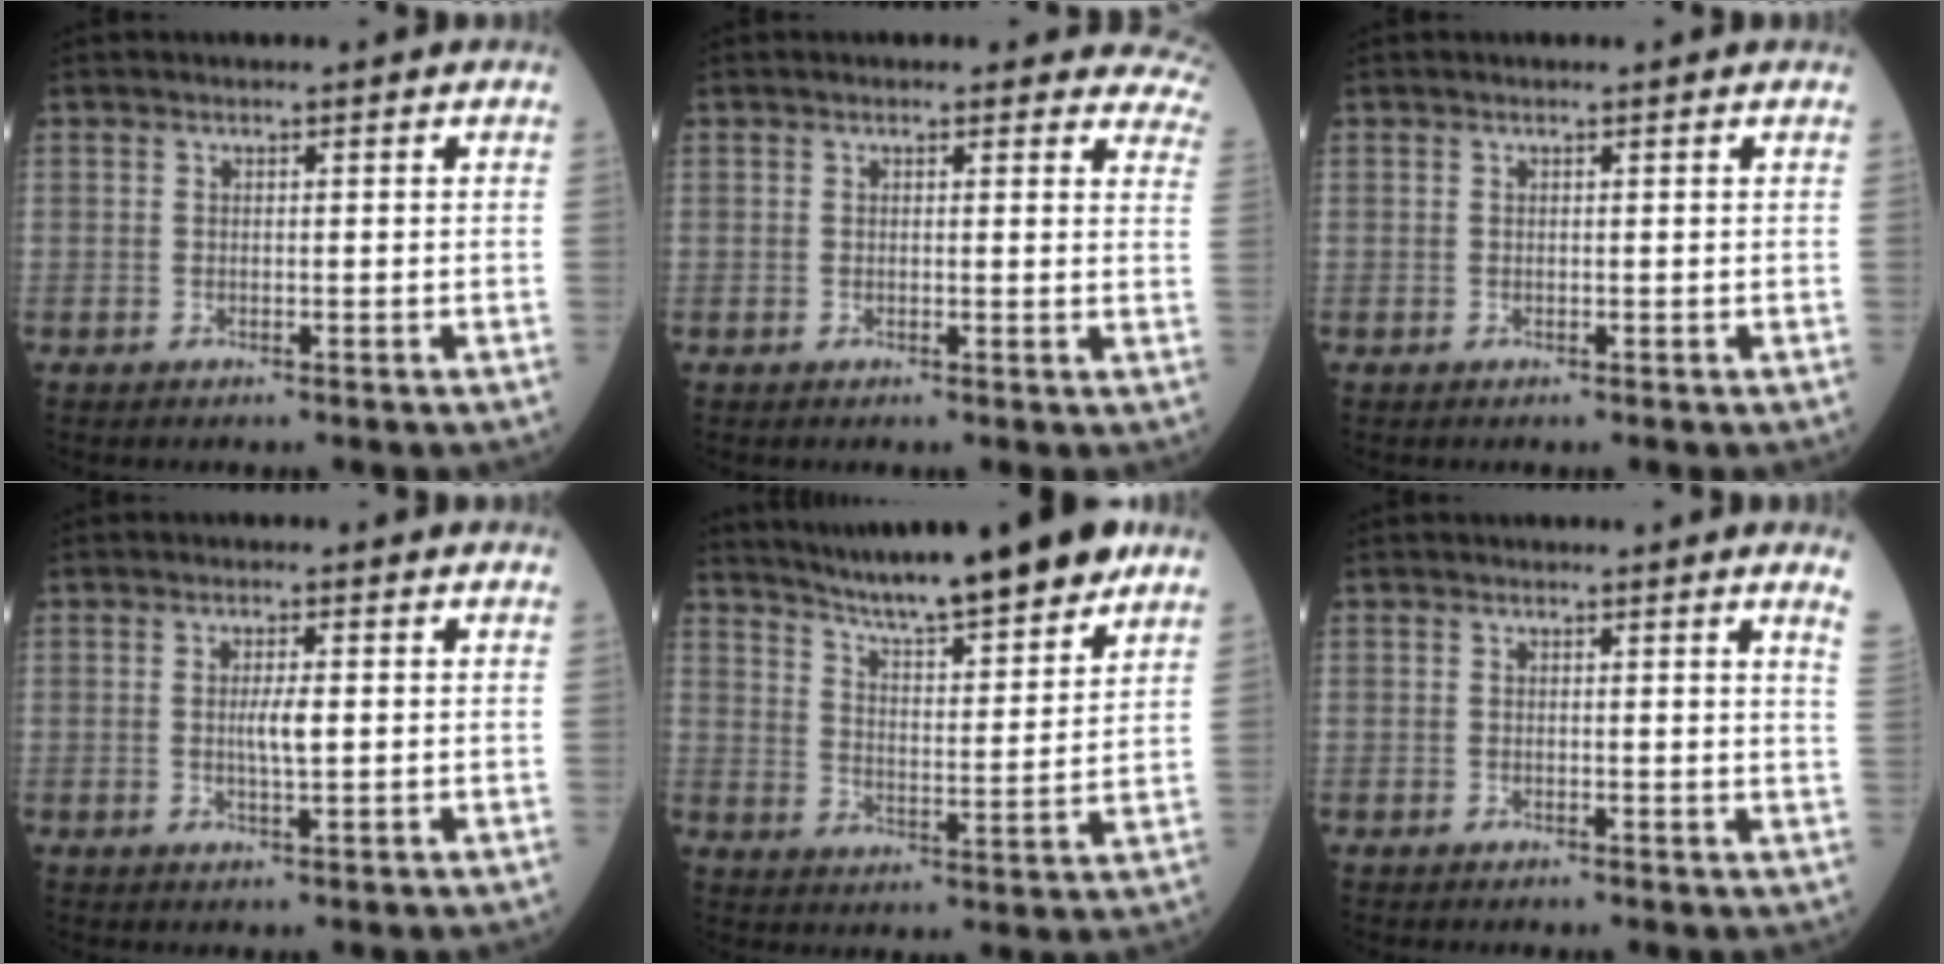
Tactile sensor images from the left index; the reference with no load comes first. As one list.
[{"total": 11.0, "force": [10.1, 3.3, 2.8], "torque": [0.014, -0.017, 0.075]}, {"total": 1.0, "force": [0.9, 0.1, 0.4], "torque": [-0.011, 0.007, 0.011]}, {"total": 2.6, "force": [0.0, 0.4, 2.6], "torque": [-0.051, -0.005, 0.003]}, {"total": 17.3, "force": [14.6, 1.1, 9.1], "torque": [-0.140, -0.005, 0.223]}, {"total": 2.2, "force": [1.9, -0.6, 1.0], "torque": [-0.021, -0.020, 0.007]}]